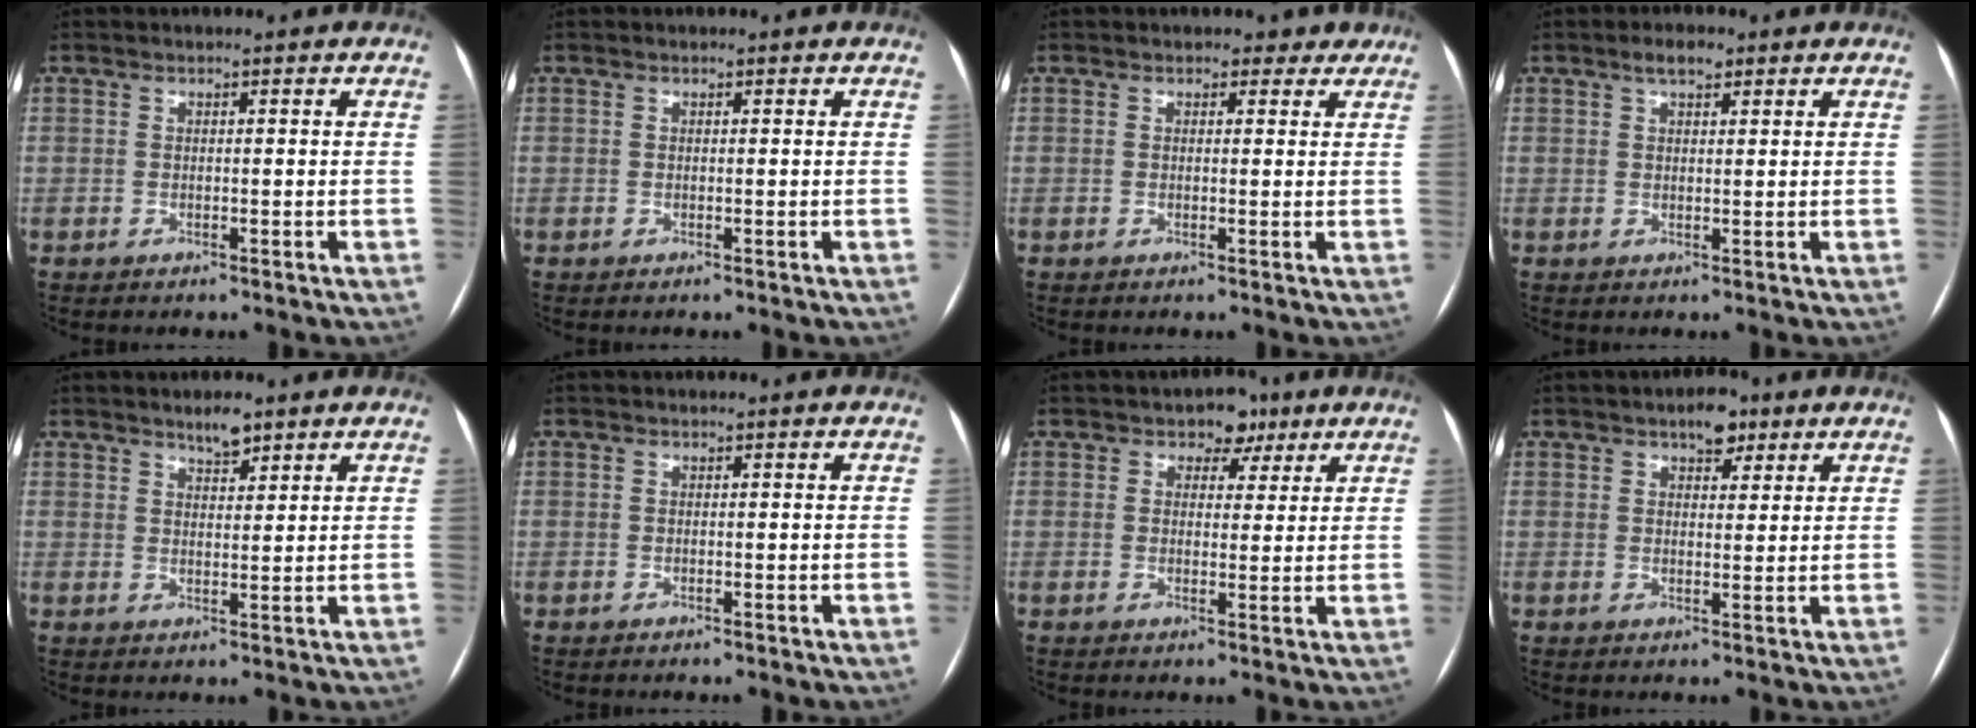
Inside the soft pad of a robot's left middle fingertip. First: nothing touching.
{"total": 0.0}
{"total": 2.7, "force": [2.0, 1.7, 0.5], "torque": [0.008, 0.003, 0.016]}
{"total": 2.9, "force": [1.9, 1.1, 1.9], "torque": [-0.036, 0.009, 0.032]}
{"total": 3.1, "force": [2.5, 0.9, 1.6], "torque": [-0.029, 0.000, 0.041]}
{"total": 0.0}
{"total": 4.0, "force": [2.4, 2.8, 1.6], "torque": [-0.011, 0.008, 0.030]}
{"total": 4.2, "force": [2.7, 2.1, 2.4], "torque": [-0.031, 0.009, 0.040]}